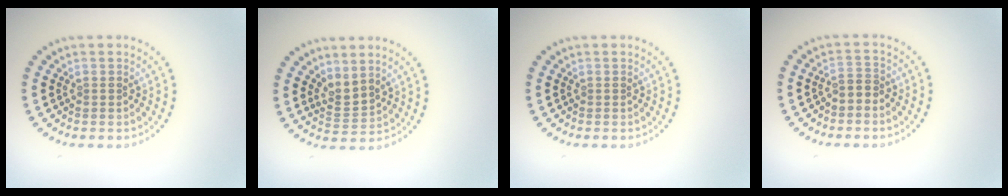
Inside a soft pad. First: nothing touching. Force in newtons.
{"total": 2.2, "press": 1.4, "slide": 1.6}
{"total": 0.0}
{"total": 1.4, "press": 1.2, "slide": 0.8}